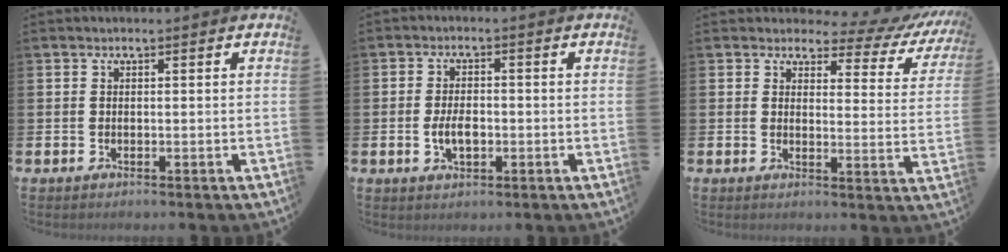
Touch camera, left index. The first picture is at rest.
{"total": 3.5, "force": [-0.6, 2.0, 2.8], "torque": [-0.041, -0.001, -0.014]}
{"total": 3.6, "force": [2.7, 2.1, 1.1], "torque": [-0.011, -0.033, 0.032]}